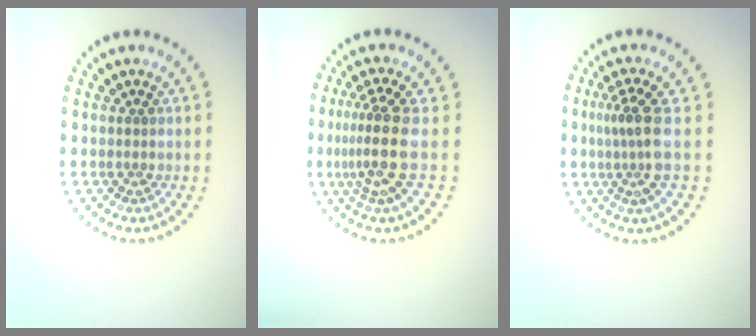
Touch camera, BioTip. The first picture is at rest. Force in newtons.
{"total": 4.0, "press": 2.7, "slide": 2.9}
{"total": 3.2, "press": 2.3, "slide": 2.2}